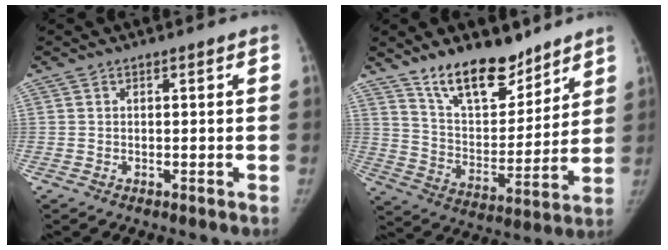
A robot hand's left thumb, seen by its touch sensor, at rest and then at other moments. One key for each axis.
{"total": 15.9, "fx": 12.1, "fy": 6.9, "fz": 7.7, "tx": -0.079, "ty": -0.084, "tz": 0.213}